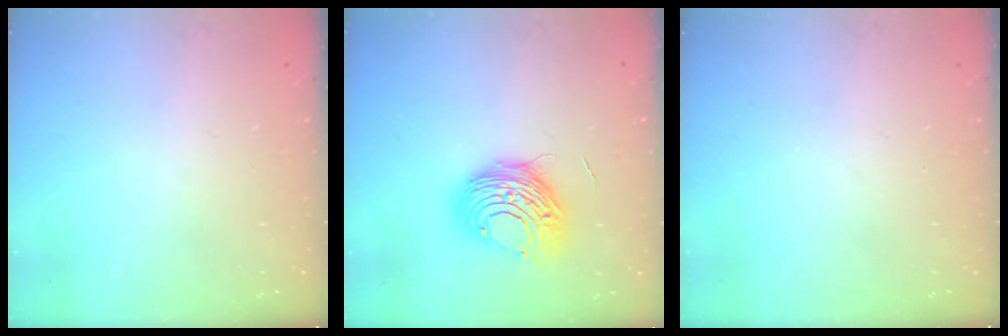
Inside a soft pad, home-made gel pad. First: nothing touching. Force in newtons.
{"total": 11.0, "press": 11.0, "slide": 0.6}
{"total": 0.0}